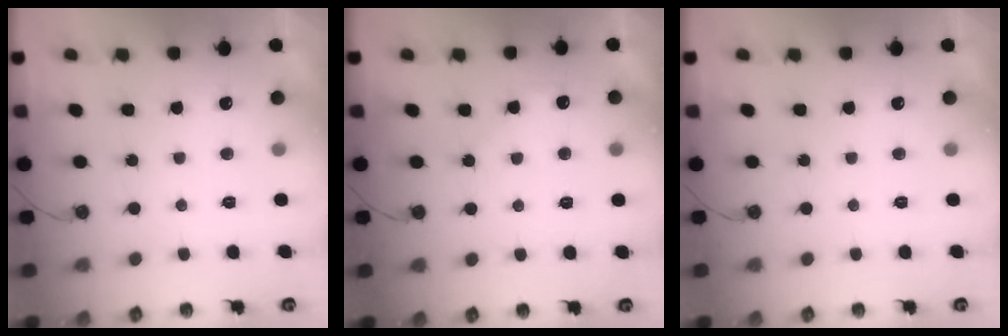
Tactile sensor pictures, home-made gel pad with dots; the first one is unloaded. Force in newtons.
{"total": 4.6, "press": 4.5, "slide": 0.8}
{"total": 0.0}